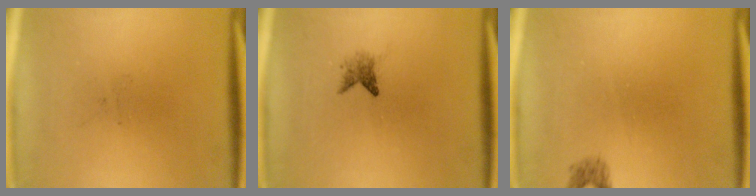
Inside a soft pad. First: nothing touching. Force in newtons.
{"total": 1.6}
{"total": 1.0}